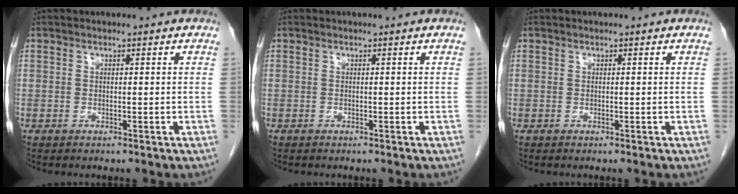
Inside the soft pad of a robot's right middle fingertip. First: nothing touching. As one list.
[{"total": 0.0}, {"total": 0.0}]